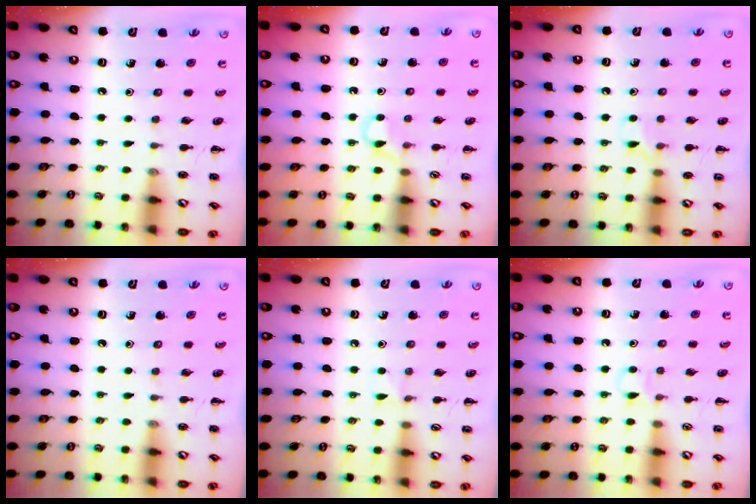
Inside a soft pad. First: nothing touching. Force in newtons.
{"total": 2.8, "press": 2.6, "slide": 1.0}
{"total": 6.1, "press": 5.7, "slide": 2.1}
{"total": 0.0}
{"total": 3.3, "press": 3.1, "slide": 1.2}
{"total": 3.6, "press": 3.4, "slide": 1.1}